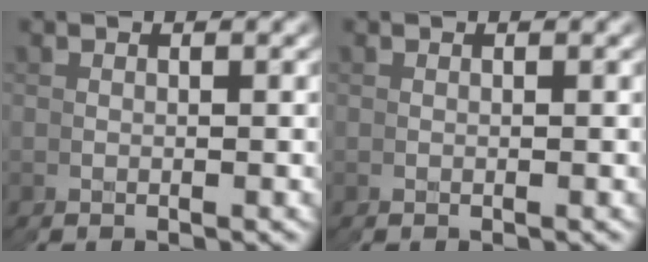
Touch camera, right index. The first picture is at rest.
{"total": 0.0}